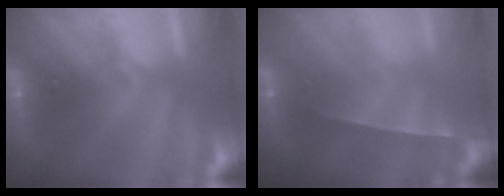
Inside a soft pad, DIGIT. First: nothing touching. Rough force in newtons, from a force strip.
{"total": 1.4}